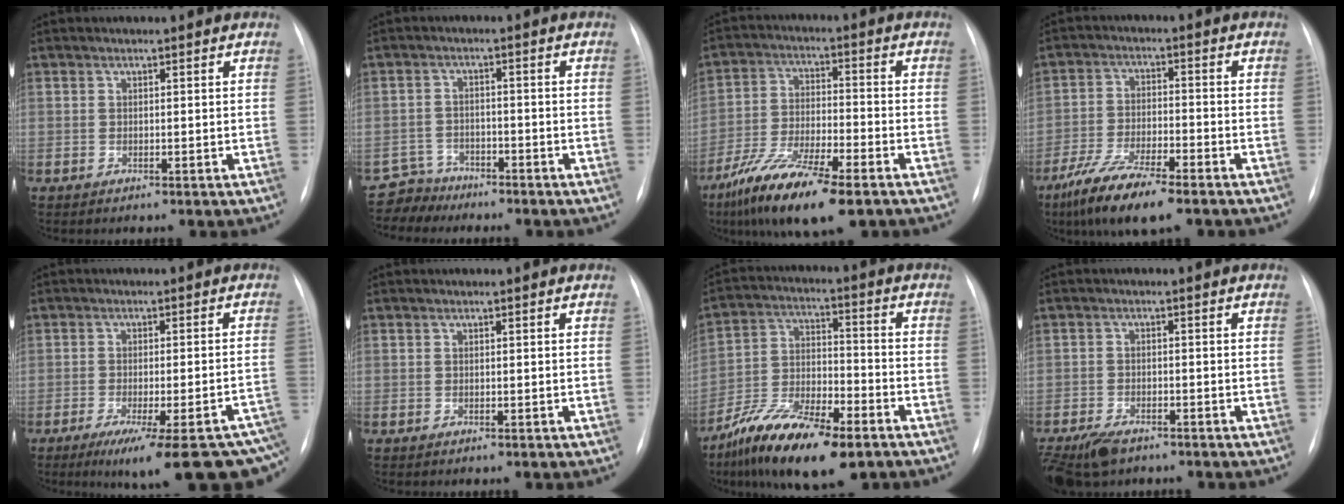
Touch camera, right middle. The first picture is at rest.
{"total": 3.8, "force": [-3.4, 1.2, -1.4], "torque": [0.026, -0.003, -0.062]}
{"total": 13.0, "force": [-8.5, 2.4, 9.5], "torque": [-0.182, -0.023, -0.148]}
{"total": 10.4, "force": [-7.3, 1.8, 7.2], "torque": [-0.140, -0.023, -0.130]}
{"total": 20.8, "force": [-15.6, 2.2, 13.5], "torque": [-0.104, -0.012, -0.195]}
{"total": 0.0}
{"total": 15.5, "force": [-10.4, 4.6, 10.6], "torque": [-0.197, -0.006, -0.182]}
{"total": 8.1, "force": [-6.1, 3.6, 4.0], "torque": [-0.080, -0.012, -0.100]}